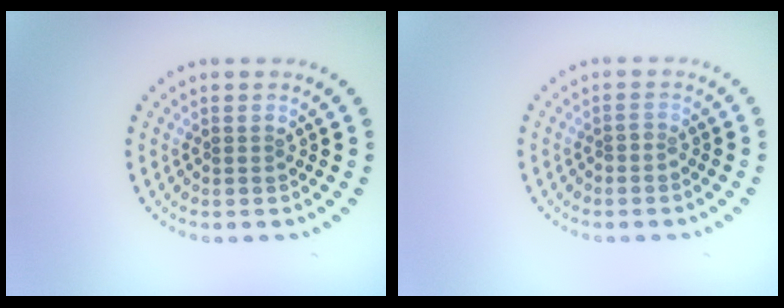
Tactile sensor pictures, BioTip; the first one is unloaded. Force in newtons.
{"total": 0.7, "press": 0.3, "slide": 0.6}